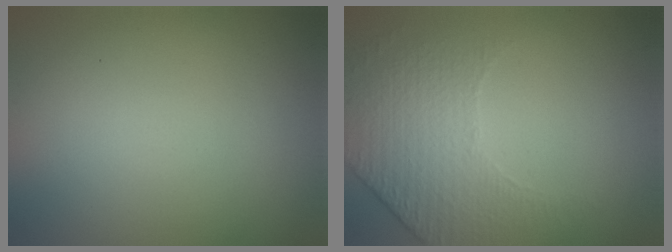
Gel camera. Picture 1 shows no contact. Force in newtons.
{"total": 4.7, "press": 3.1, "slide": 3.5}